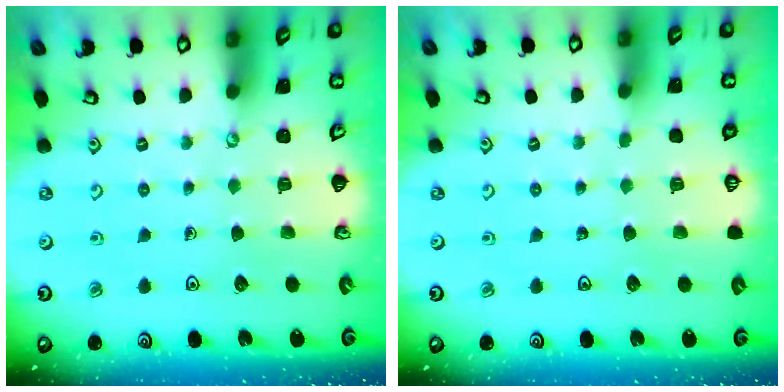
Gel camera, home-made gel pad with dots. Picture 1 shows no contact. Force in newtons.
{"total": 0.0}